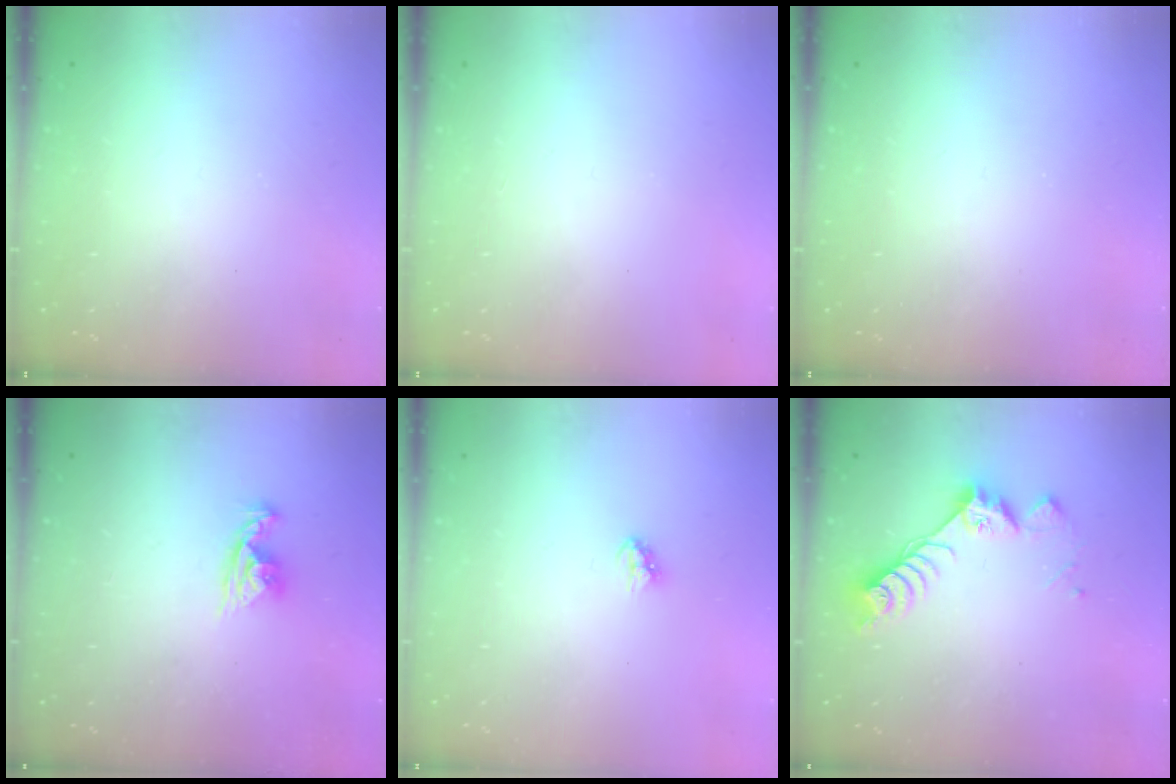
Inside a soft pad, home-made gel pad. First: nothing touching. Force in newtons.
{"total": 0.0}
{"total": 0.0}
{"total": 7.6, "press": 7.6, "slide": 0.6}
{"total": 2.9, "press": 2.9, "slide": 0.2}
{"total": 9.8, "press": 9.7, "slide": 1.1}